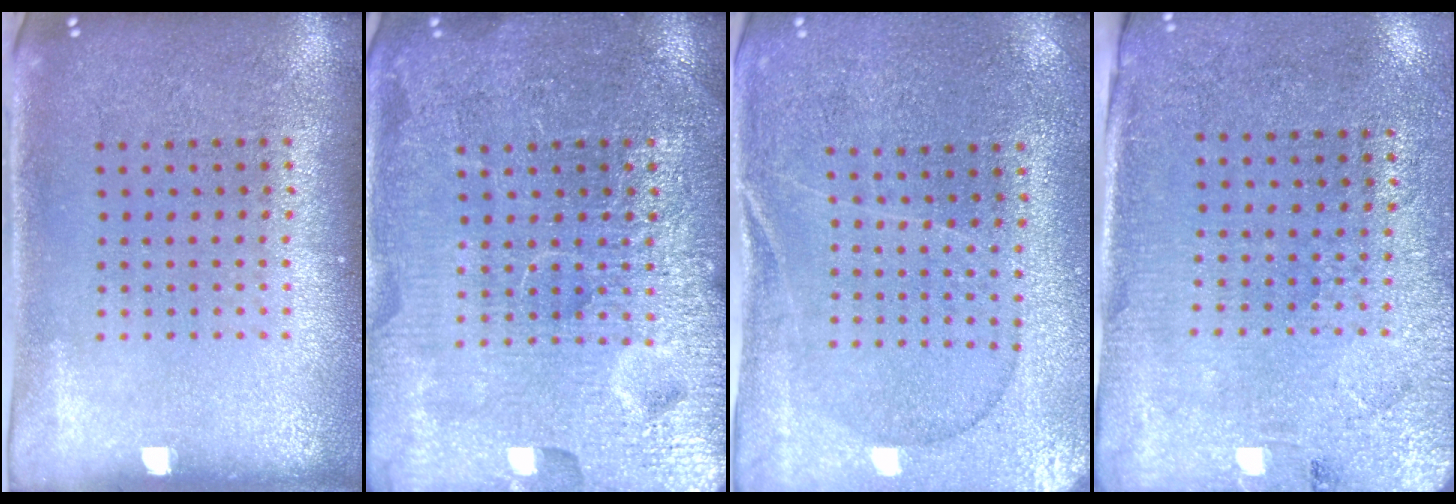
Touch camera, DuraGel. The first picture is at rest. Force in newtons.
{"total": 7.2, "press": 7.1, "slide": 1.0}
{"total": 0.6, "press": 0.5, "slide": 0.3}
{"total": 2.7, "press": 2.4, "slide": 1.3}